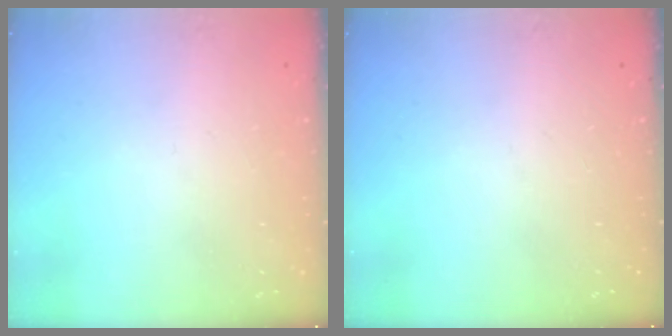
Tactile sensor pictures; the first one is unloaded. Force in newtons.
{"total": 0.0}